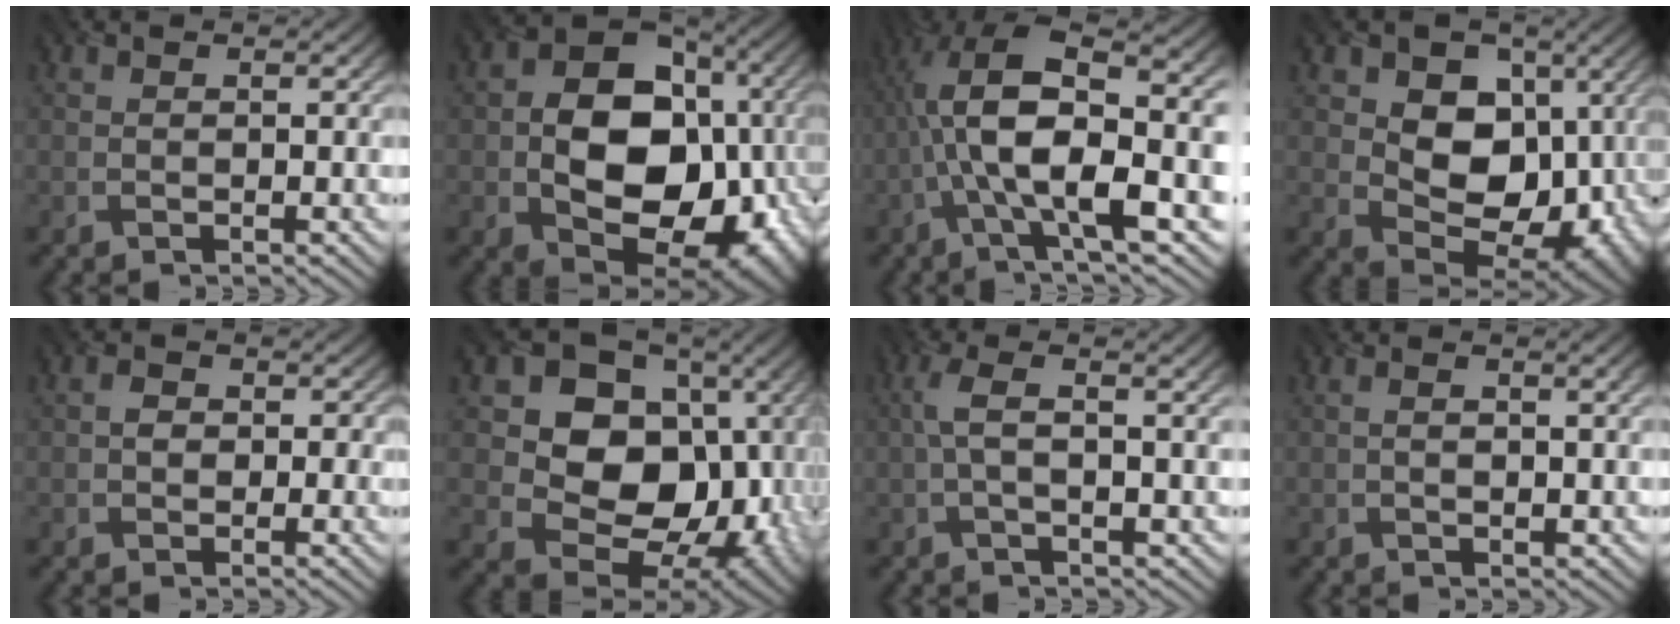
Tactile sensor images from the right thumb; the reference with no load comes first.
{"total": 17.1, "force": [-2.0, 12.4, 11.6], "torque": [-0.164, -0.030, -0.016]}
{"total": 16.9, "force": [0.0, 6.3, 15.7], "torque": [-0.266, 0.019, -0.001]}
{"total": 13.8, "force": [1.4, 10.5, 8.9], "torque": [-0.139, -0.009, 0.030]}
{"total": 1.8, "force": [-0.1, 1.6, 0.8], "torque": [-0.014, -0.002, -0.006]}
{"total": 17.8, "force": [2.8, 13.7, 10.9], "torque": [-0.188, -0.020, 0.084]}
{"total": 5.4, "force": [0.8, 1.4, 5.2], "torque": [-0.109, 0.012, 0.009]}
{"total": 2.7, "force": [0.4, 0.9, 2.5], "torque": [-0.040, -0.001, 0.011]}